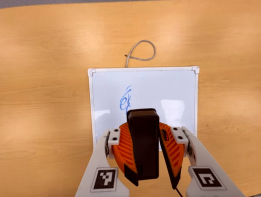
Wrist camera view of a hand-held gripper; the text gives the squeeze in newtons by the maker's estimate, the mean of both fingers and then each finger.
{"total": 11.7, "left": 11.3, "right": 12.0}